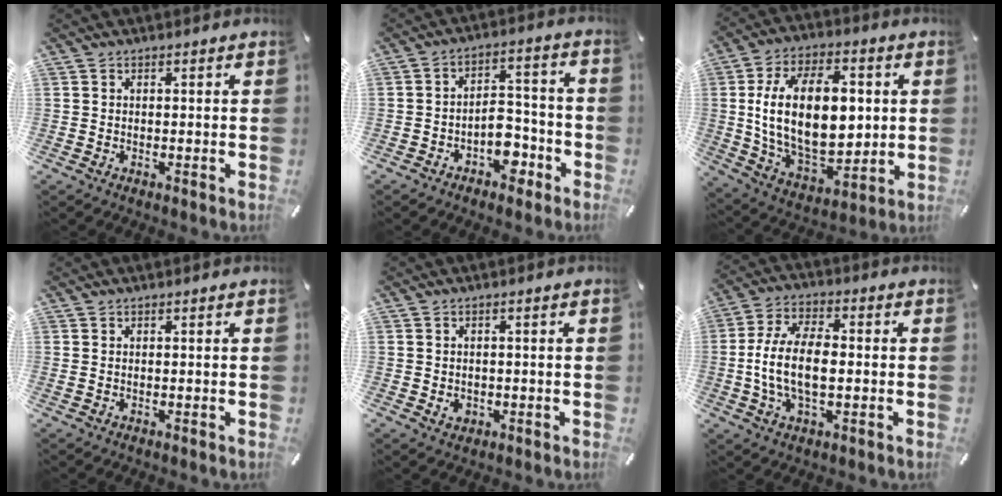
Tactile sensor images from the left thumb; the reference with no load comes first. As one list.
[{"total": 8.3, "force": [-4.0, 5.4, 4.9], "torque": [-0.063, 0.019, -0.071]}, {"total": 23.1, "force": [2.5, 14.0, 18.3], "torque": [-0.334, -0.003, 0.043]}, {"total": 0.7, "force": [0.3, -0.1, 0.6], "torque": [-0.011, -0.001, 0.005]}, {"total": 1.6, "force": [-0.3, 1.4, 0.6], "torque": [-0.014, 0.004, -0.006]}, {"total": 11.5, "force": [-1.0, 6.0, 9.8], "torque": [-0.198, 0.004, -0.016]}]